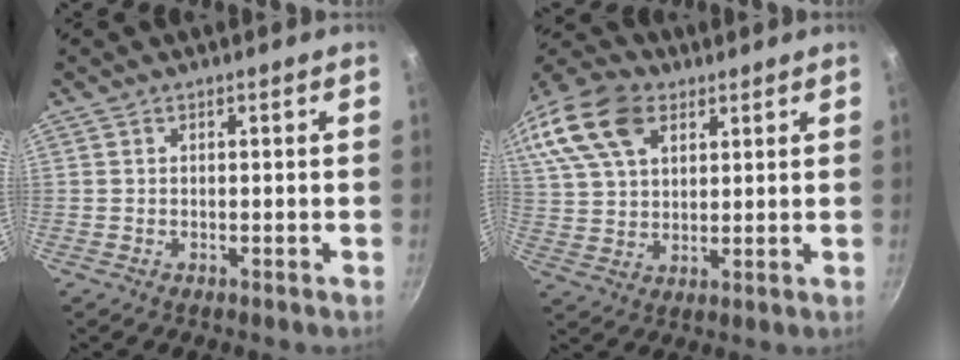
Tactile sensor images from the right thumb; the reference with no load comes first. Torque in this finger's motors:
{"motor_torque": [-0.96, 1.21, 0.41, -0.30, 0.27]}